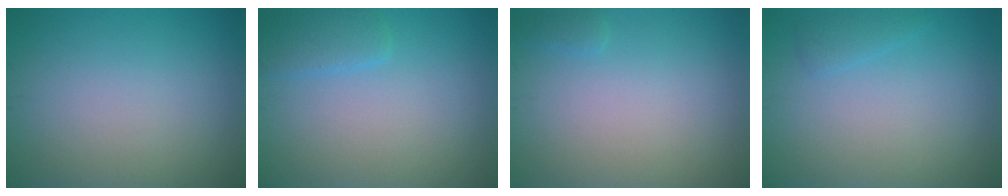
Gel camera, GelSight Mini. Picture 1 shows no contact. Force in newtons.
{"total": 2.0, "press": 2.0, "slide": 0.2}
{"total": 0.7, "press": 0.7, "slide": 0.0}
{"total": 1.1, "press": 1.1, "slide": 0.1}